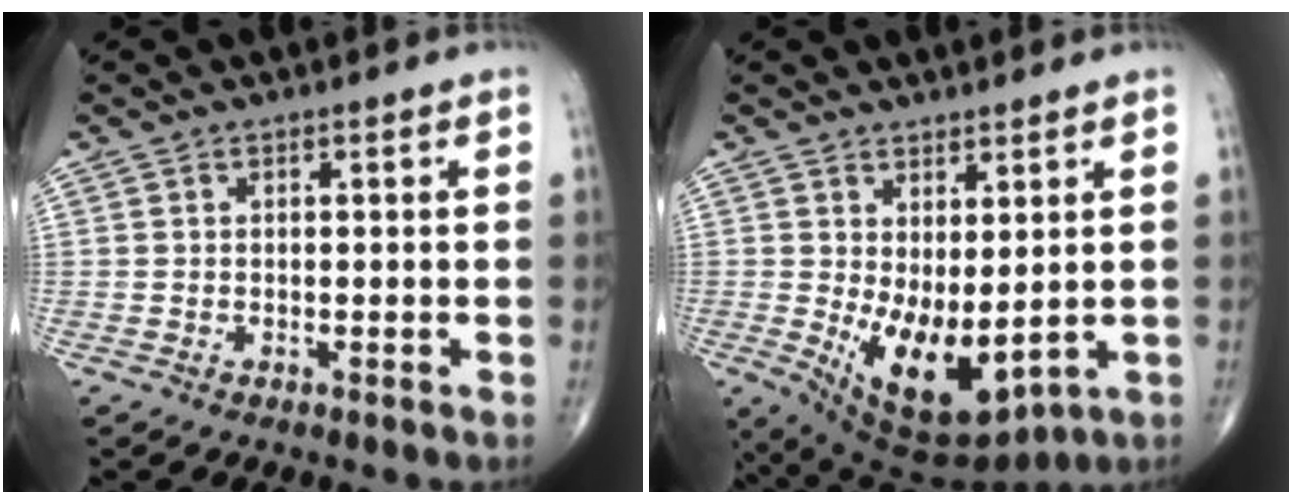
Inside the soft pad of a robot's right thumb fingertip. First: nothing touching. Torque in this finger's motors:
{"motor_torque": [0.57, 1.59, 0.15, -0.20, 0.33]}